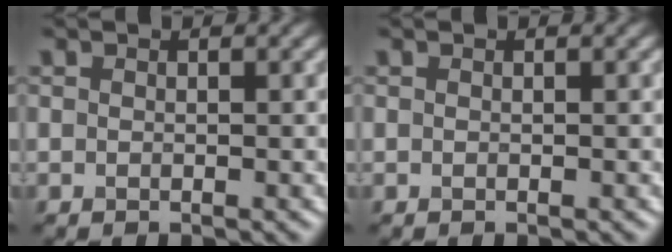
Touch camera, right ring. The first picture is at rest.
{"total": 0.0}